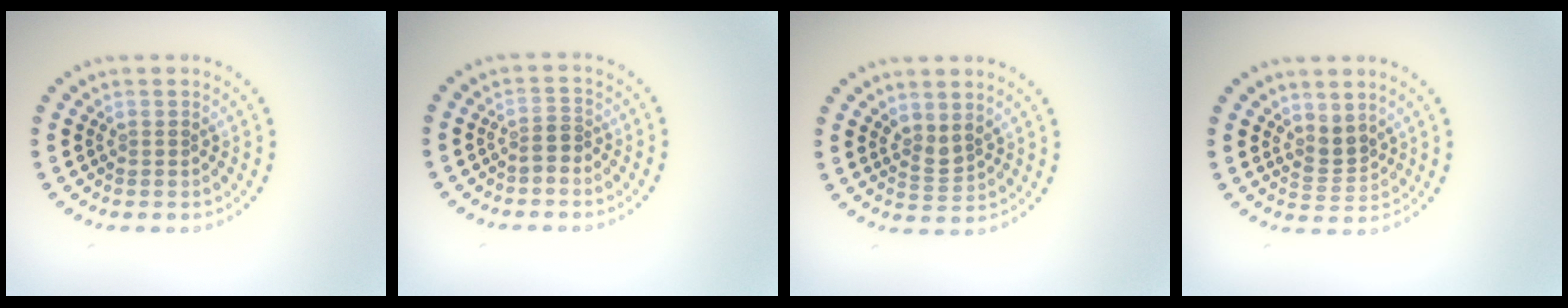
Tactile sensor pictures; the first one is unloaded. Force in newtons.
{"total": 1.1, "press": 0.9, "slide": 0.7}
{"total": 1.8, "press": 1.4, "slide": 1.2}
{"total": 2.2, "press": 1.6, "slide": 1.5}